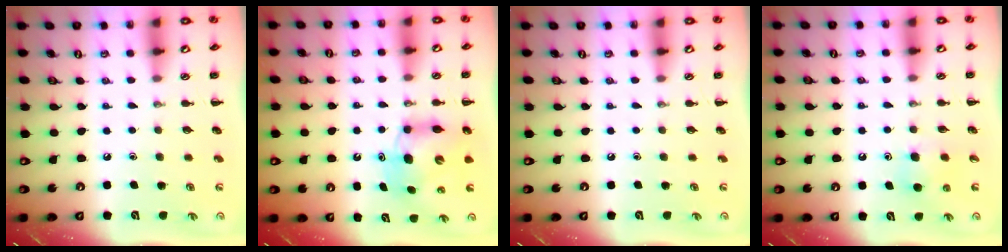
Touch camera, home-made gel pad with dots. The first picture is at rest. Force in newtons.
{"total": 8.1, "press": 8.1, "slide": 0.9}
{"total": 0.0}
{"total": 6.1, "press": 5.8, "slide": 1.7}